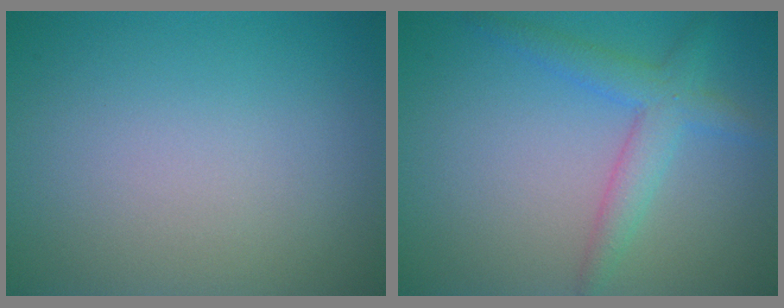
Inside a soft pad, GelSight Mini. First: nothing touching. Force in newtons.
{"total": 3.2, "press": 3.2, "slide": 0.1}